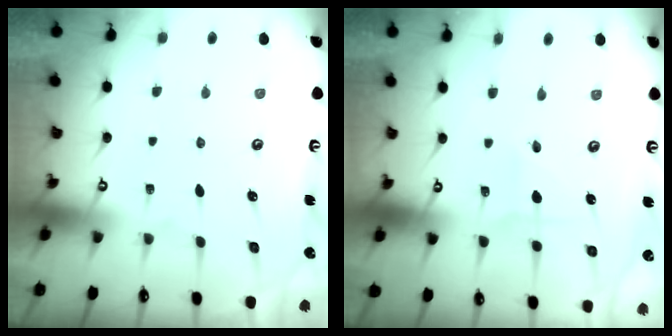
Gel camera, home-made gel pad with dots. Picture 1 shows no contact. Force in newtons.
{"total": 2.3, "press": 2.3, "slide": 0.1}